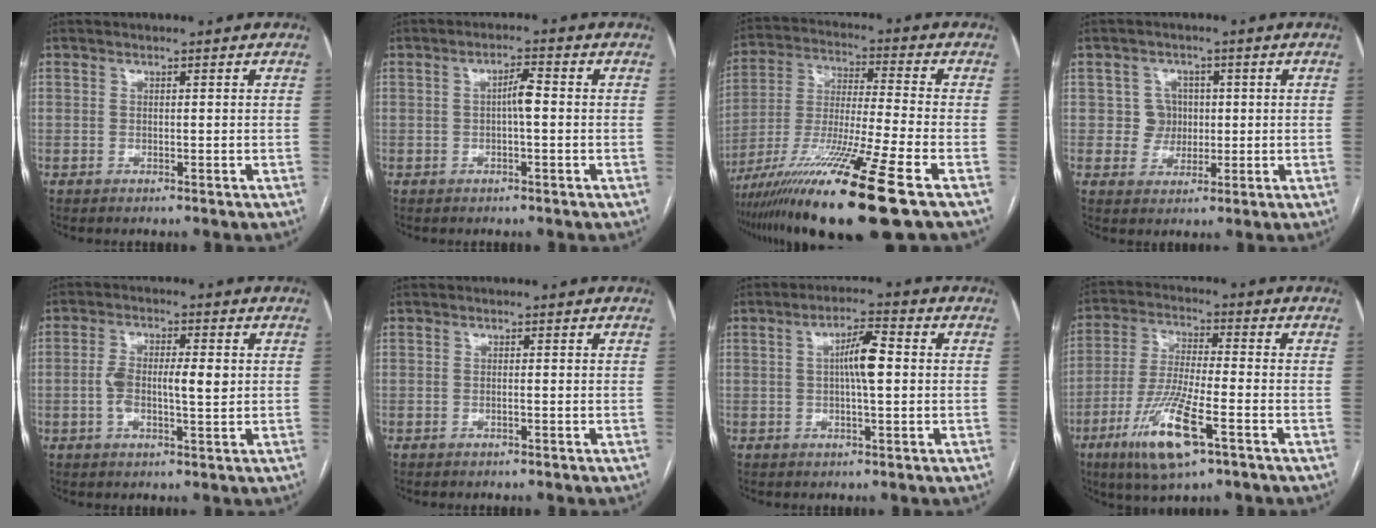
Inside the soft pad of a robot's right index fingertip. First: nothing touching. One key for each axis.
{"total": 3.3, "fx": -0.2, "fy": 0.5, "fz": 3.2, "tx": -0.055, "ty": 0.008, "tz": -0.004}
{"total": 19.2, "fx": -12.0, "fy": -1.1, "fz": 14.9, "tx": -0.274, "ty": -0.048, "tz": -0.215}
{"total": 4.1, "fx": 0.4, "fy": 4.0, "fz": 0.6, "tx": -0.001, "ty": 0.013, "tz": 0.009}
{"total": 6.8, "fx": 0.1, "fy": 2.2, "fz": 6.4, "tx": -0.123, "ty": 0.014, "tz": 0.002}
{"total": 0.0}
{"total": 5.8, "fx": 0.4, "fy": 0.8, "fz": 5.8, "tx": -0.104, "ty": 0.011, "tz": 0.005}
{"total": 12.9, "fx": -6.4, "fy": 2.0, "fz": 11.0, "tx": -0.225, "ty": -0.024, "tz": -0.115}